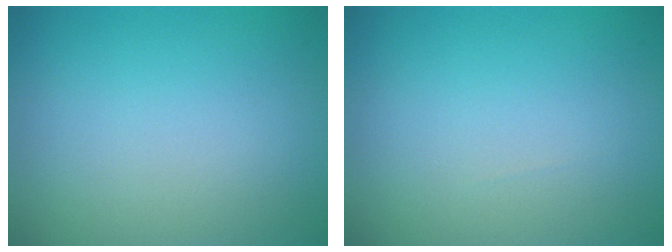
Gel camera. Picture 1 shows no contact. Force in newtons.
{"total": 0.0}